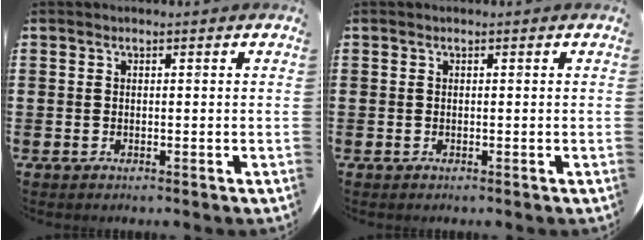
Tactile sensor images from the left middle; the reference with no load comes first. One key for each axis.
{"total": 0.0}